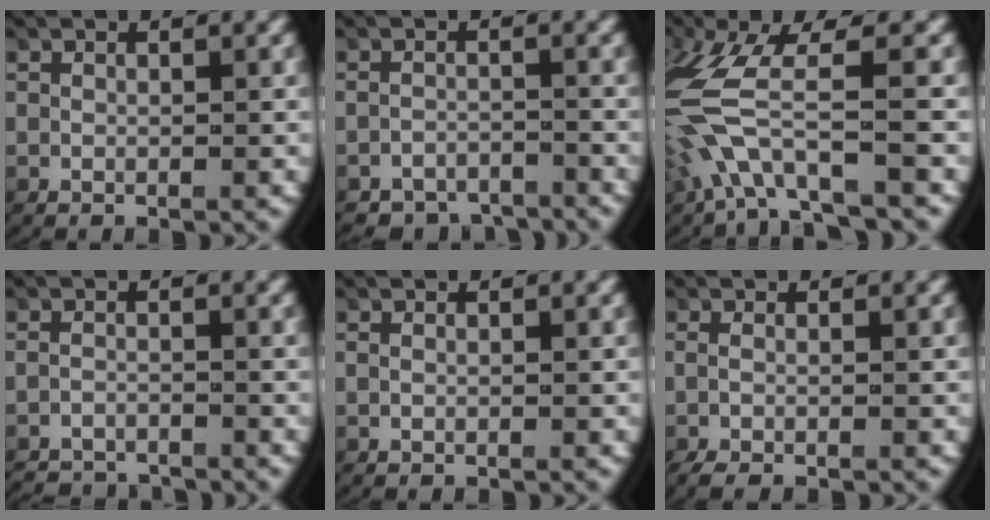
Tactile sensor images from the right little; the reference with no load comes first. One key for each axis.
{"total": 5.0, "fx": -4.7, "fy": 1.8, "fz": 0.3, "tx": 0.012, "ty": -0.014, "tz": -0.077}
{"total": 6.2, "fx": -2.1, "fy": 2.7, "fz": 5.2, "tx": -0.136, "ty": -0.020, "tz": -0.024}
{"total": 3.3, "fx": -3.3, "fy": 0.5, "fz": 0.2, "tx": -0.004, "ty": -0.017, "tz": -0.052}
{"total": 0.0}
{"total": 1.7, "fx": -1.3, "fy": 0.2, "fz": 1.1, "tx": -0.023, "ty": -0.007, "tz": -0.017}